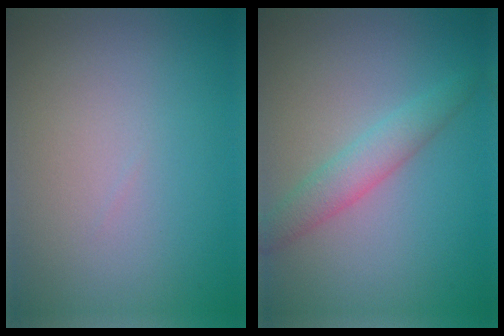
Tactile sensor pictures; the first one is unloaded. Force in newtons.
{"total": 2.9, "press": 2.8, "slide": 0.1}